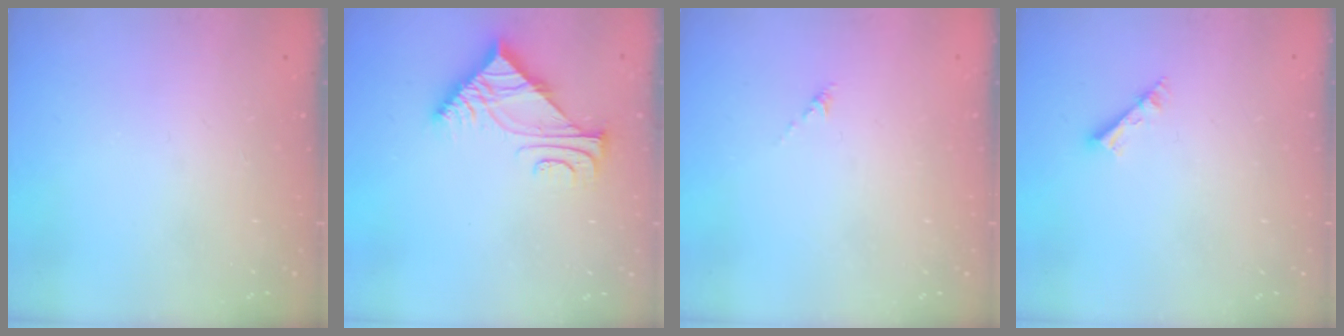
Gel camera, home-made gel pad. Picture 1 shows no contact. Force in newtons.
{"total": 7.3, "press": 7.3, "slide": 0.6}
{"total": 0.0}
{"total": 2.6, "press": 2.5, "slide": 0.2}